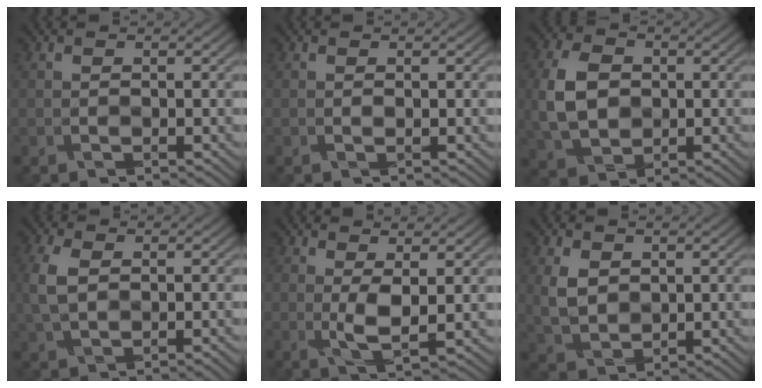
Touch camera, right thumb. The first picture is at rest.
{"total": 0.0}
{"total": 8.4, "force": [-0.1, 6.3, 5.6], "torque": [-0.143, 0.001, -0.011]}
{"total": 5.3, "force": [-0.3, 3.3, 4.2], "torque": [-0.109, 0.000, -0.009]}
{"total": 3.3, "force": [0.5, 0.7, 3.2], "torque": [-0.070, -0.004, 0.005]}
{"total": 4.6, "force": [1.1, 3.4, 3.0], "torque": [-0.073, -0.001, 0.023]}